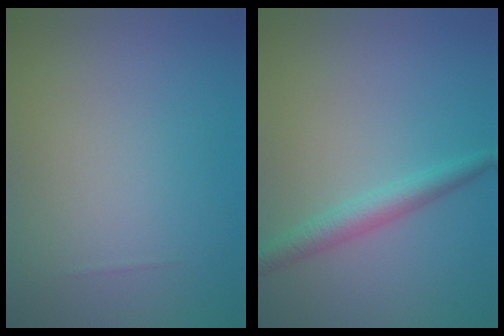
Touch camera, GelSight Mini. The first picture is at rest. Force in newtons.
{"total": 2.5, "press": 2.5, "slide": 0.0}